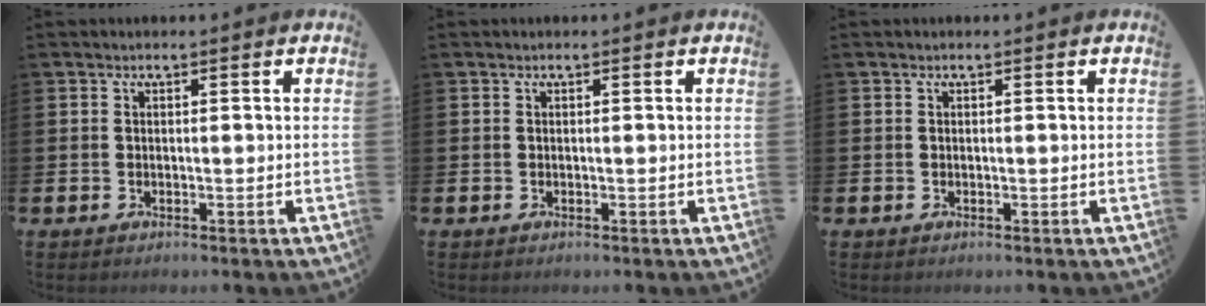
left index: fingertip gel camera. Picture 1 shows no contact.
{"total": 0.0}
{"total": 0.0}